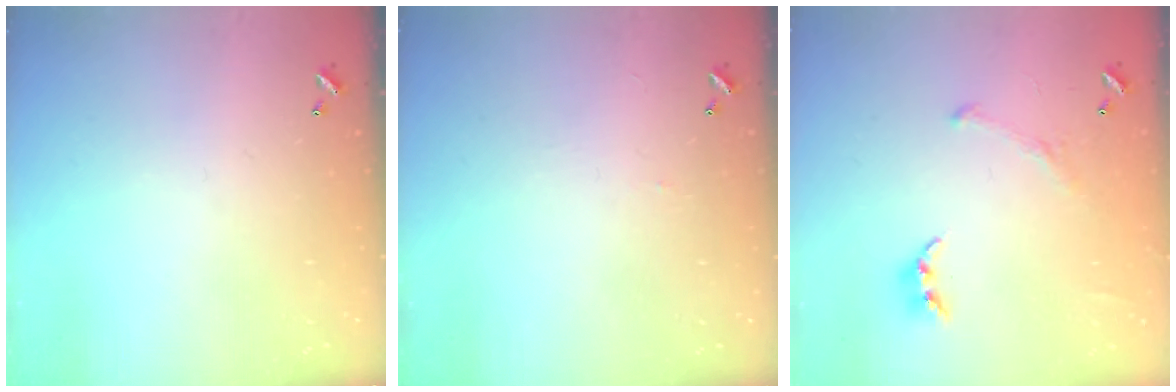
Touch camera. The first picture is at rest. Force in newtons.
{"total": 0.5, "press": 0.3, "slide": 0.4}
{"total": 2.3, "press": 2.1, "slide": 1.0}